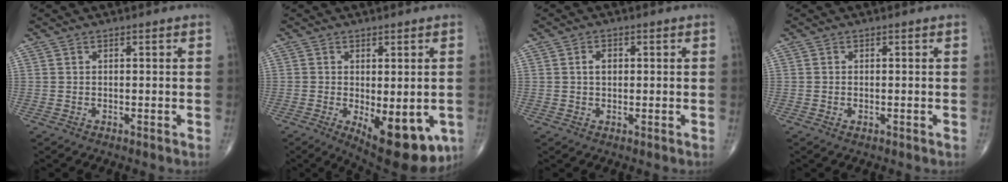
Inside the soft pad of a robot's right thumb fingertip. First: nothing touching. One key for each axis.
{"total": 14.1, "fx": -4.8, "fy": 6.2, "fz": 11.7, "tx": -0.139, "ty": -0.017, "tz": -0.052}
{"total": 2.3, "fx": 0.4, "fy": 1.6, "fz": 1.6, "tx": -0.025, "ty": 0.005, "tz": 0.006}
{"total": 0.7, "fx": -0.2, "fy": 0.4, "fz": 0.6, "tx": -0.013, "ty": 0.001, "tz": -0.003}